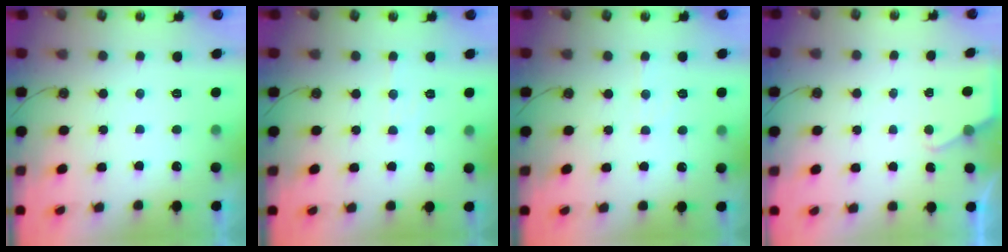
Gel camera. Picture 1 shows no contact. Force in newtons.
{"total": 5.2, "press": 5.2, "slide": 0.5}
{"total": 4.1, "press": 4.0, "slide": 0.6}
{"total": 2.7, "press": 2.7, "slide": 0.4}